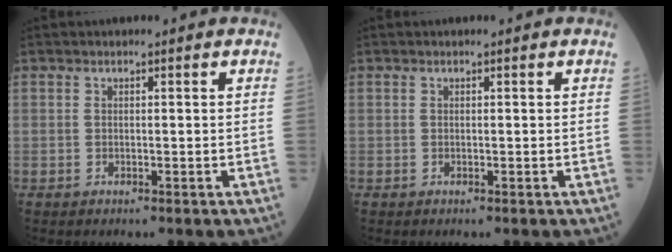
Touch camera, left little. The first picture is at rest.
{"total": 0.0}